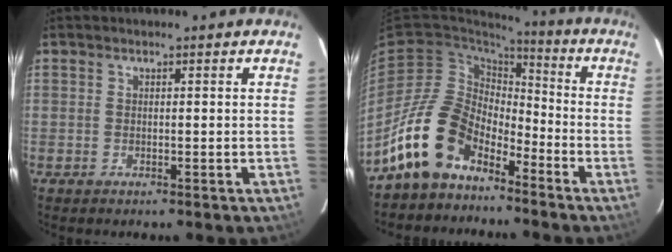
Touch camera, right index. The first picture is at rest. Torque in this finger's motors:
{"motor_torque": [1.05, -1.09, 0.72, 0.05]}